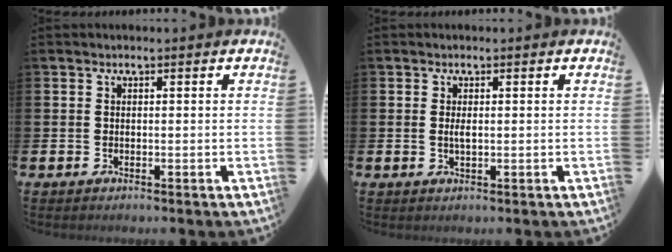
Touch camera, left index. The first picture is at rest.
{"total": 1.3, "force": [0.1, 0.5, 1.2], "torque": [-0.022, 0.002, 0.000]}